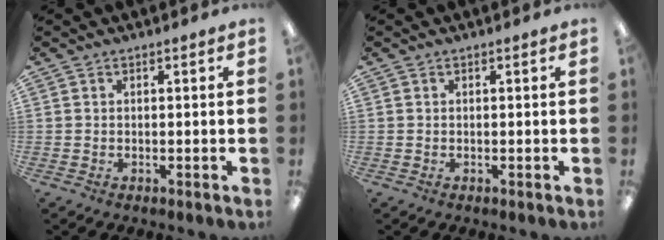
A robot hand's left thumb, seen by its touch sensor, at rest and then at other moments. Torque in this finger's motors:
{"motor_torque": [0.00, 0.00, 0.00, 0.00, 0.00]}